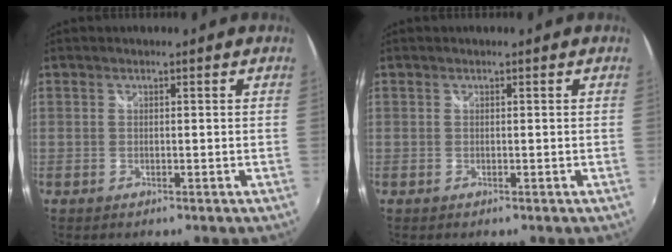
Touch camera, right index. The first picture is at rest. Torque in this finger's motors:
{"motor_torque": [-0.15, 0.07, 0.05, 0.01]}